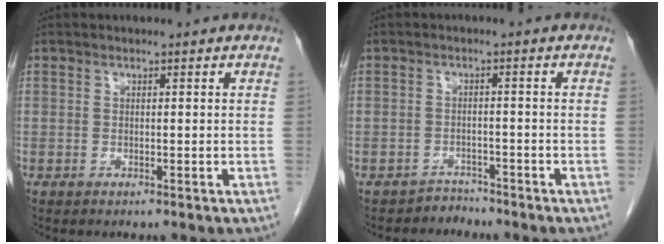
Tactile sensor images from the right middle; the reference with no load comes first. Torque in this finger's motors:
{"motor_torque": [0.71, -0.46, 0.07, 0.04]}